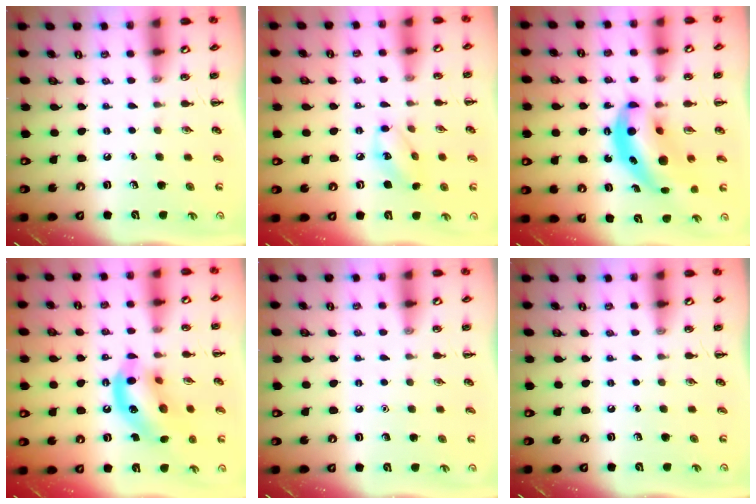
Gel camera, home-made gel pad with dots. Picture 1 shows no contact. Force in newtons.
{"total": 7.9, "press": 7.9, "slide": 0.5}
{"total": 10.1, "press": 9.8, "slide": 2.3}
{"total": 14.7, "press": 14.5, "slide": 2.1}
{"total": 1.6, "press": 1.5, "slide": 0.1}
{"total": 0.0}